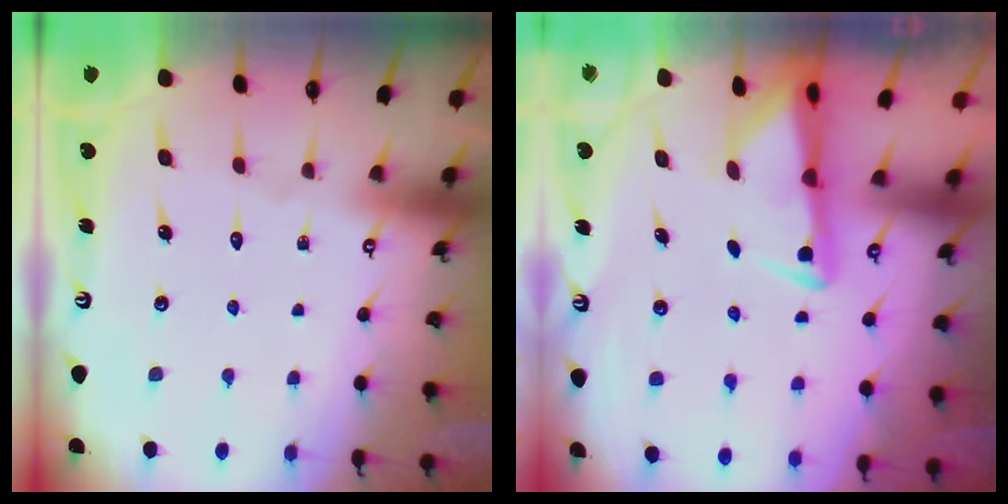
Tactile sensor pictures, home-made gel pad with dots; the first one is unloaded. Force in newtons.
{"total": 2.8, "press": 2.8, "slide": 0.5}